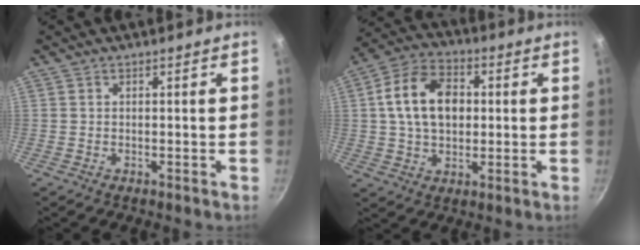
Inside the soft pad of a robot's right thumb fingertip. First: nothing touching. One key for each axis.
{"total": 13.8, "fx": 1.8, "fy": 9.6, "fz": 9.7, "tx": -0.147, "ty": 0.016, "tz": 0.019}